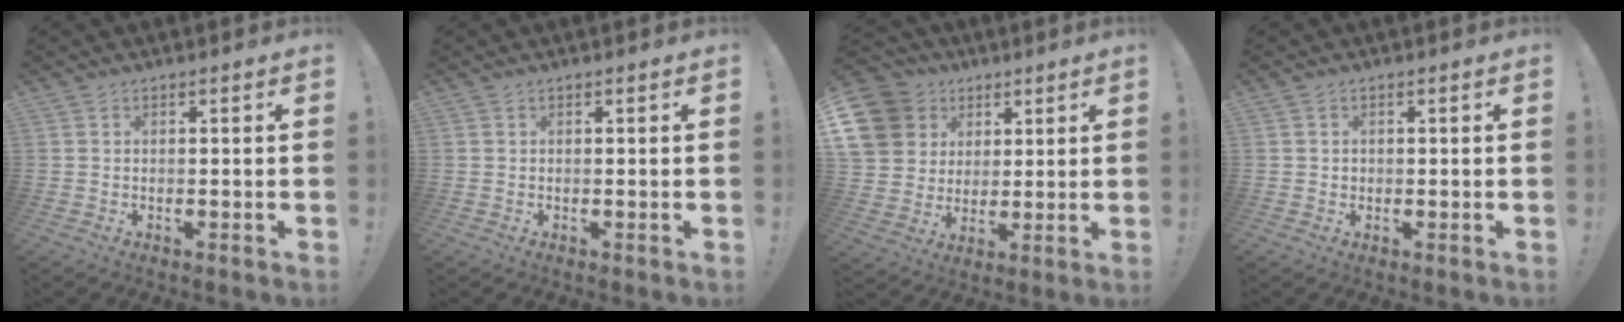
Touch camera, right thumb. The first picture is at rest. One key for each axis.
{"total": 0.0}
{"total": 14.1, "fx": 5.1, "fy": 12.0, "fz": 5.3, "tx": -0.079, "ty": -0.019, "tz": 0.107}
{"total": 0.9, "fx": 0.1, "fy": 0.9, "fz": 0.2, "tx": -0.009, "ty": 0.005, "tz": 0.002}